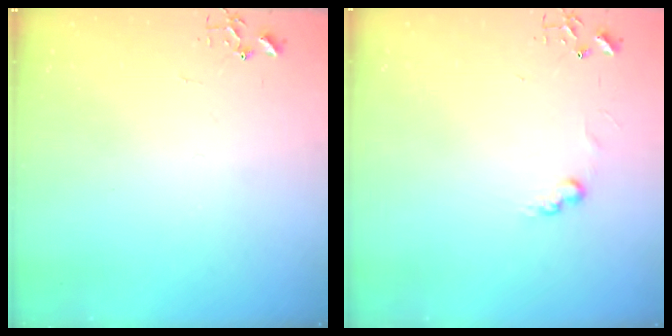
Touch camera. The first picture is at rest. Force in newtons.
{"total": 6.6, "press": 6.6, "slide": 0.5}